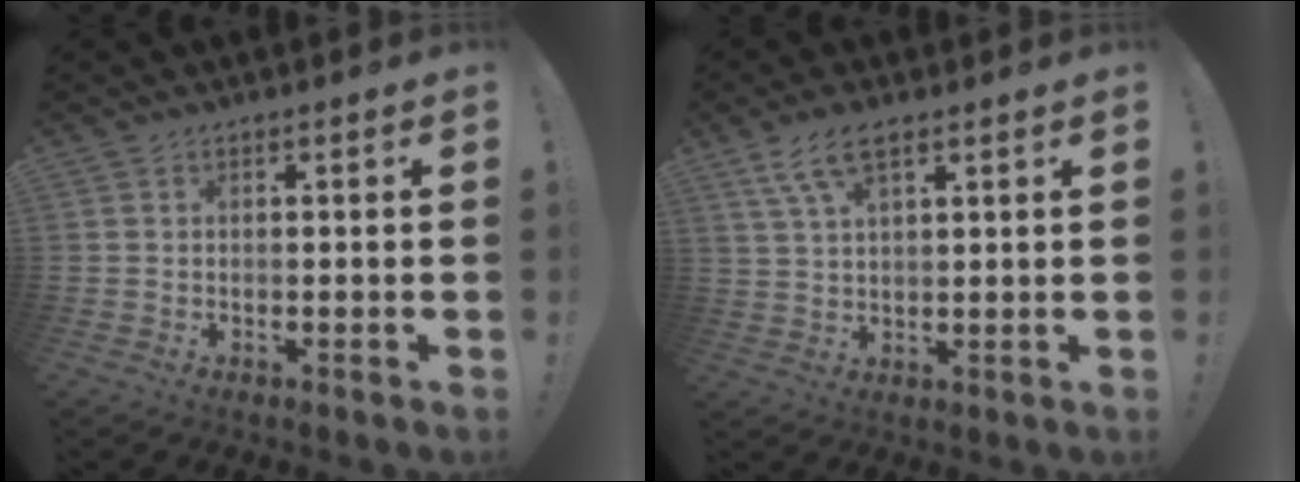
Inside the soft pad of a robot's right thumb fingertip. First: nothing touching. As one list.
[{"total": 7.7, "force": [4.4, 3.0, 5.6], "torque": [-0.107, -0.007, 0.085]}]